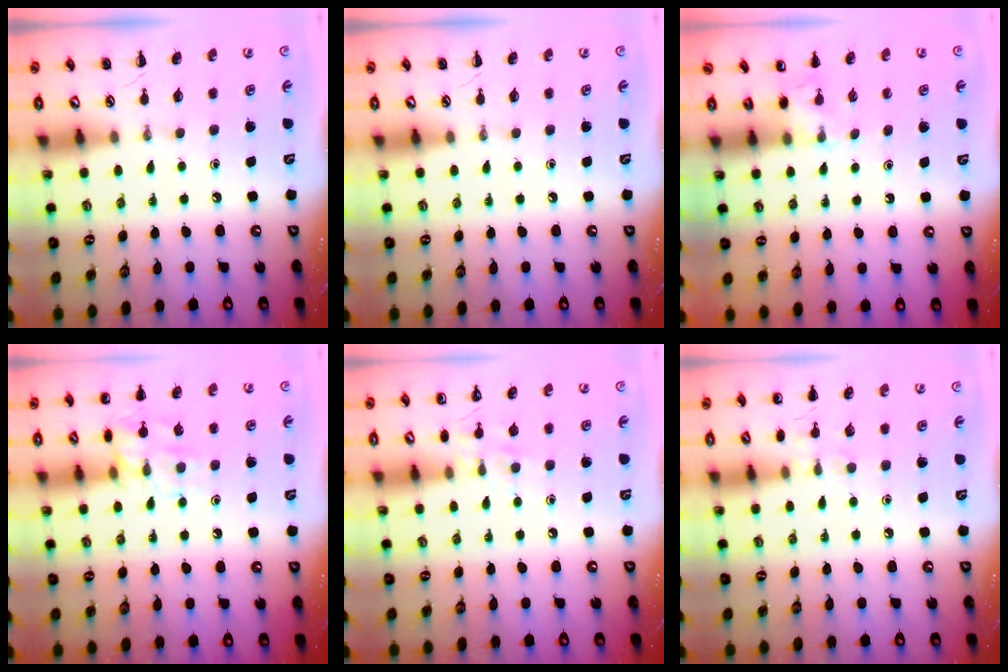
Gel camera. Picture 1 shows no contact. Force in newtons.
{"total": 0.0}
{"total": 4.2, "press": 4.0, "slide": 1.1}
{"total": 11.7, "press": 11.7, "slide": 0.6}
{"total": 7.5, "press": 7.3, "slide": 1.6}
{"total": 5.3, "press": 5.0, "slide": 1.8}